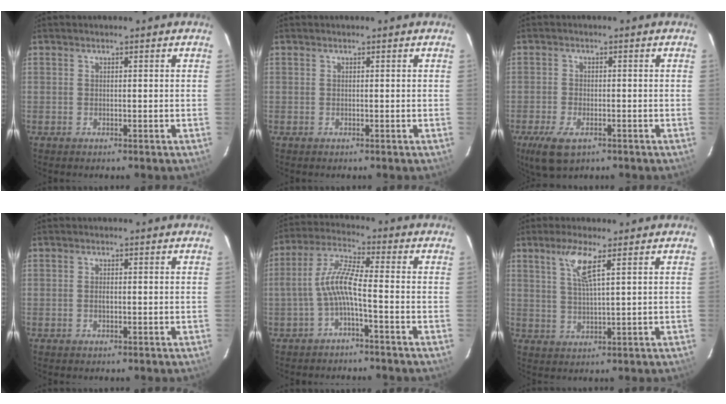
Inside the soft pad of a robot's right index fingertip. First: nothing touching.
{"total": 0.0}
{"total": 7.0, "force": [-4.0, 3.5, 4.6], "torque": [-0.117, -0.021, -0.071]}
{"total": 1.2, "force": [-0.2, 0.6, 1.0], "torque": [-0.019, 0.002, -0.005]}
{"total": 6.9, "force": [-2.4, 0.6, 6.5], "torque": [-0.156, 0.016, -0.046]}
{"total": 5.5, "force": [2.8, 0.2, 4.7], "torque": [-0.094, 0.000, 0.056]}